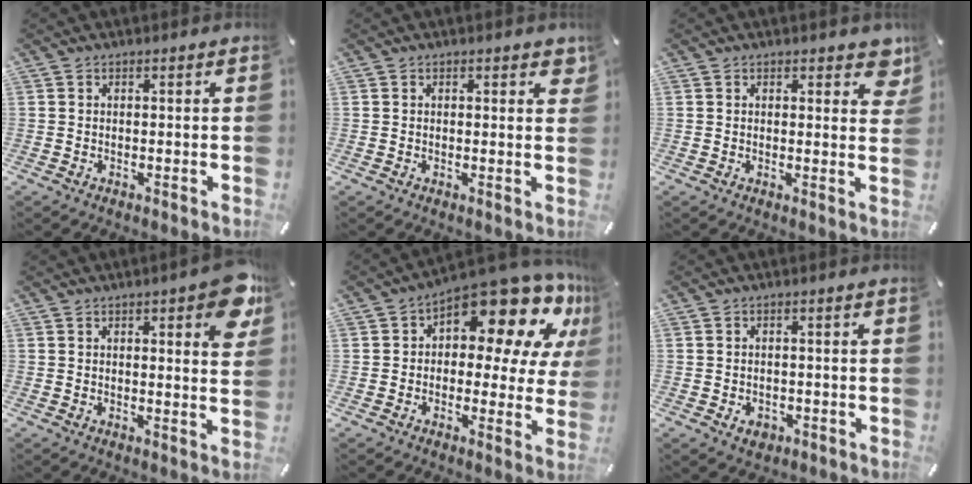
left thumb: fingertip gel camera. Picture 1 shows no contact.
{"total": 1.6, "force": [0.9, 0.8, 1.1], "torque": [-0.007, -0.002, 0.011]}
{"total": 4.5, "force": [2.6, 2.5, 2.7], "torque": [-0.011, -0.013, 0.037]}
{"total": 7.9, "force": [4.0, 2.6, 6.2], "torque": [-0.077, -0.019, 0.063]}
{"total": 16.6, "force": [10.4, 7.6, 10.5], "torque": [-0.150, -0.088, 0.176]}
{"total": 2.9, "force": [-1.2, 2.2, 1.3], "torque": [-0.021, 0.004, -0.020]}